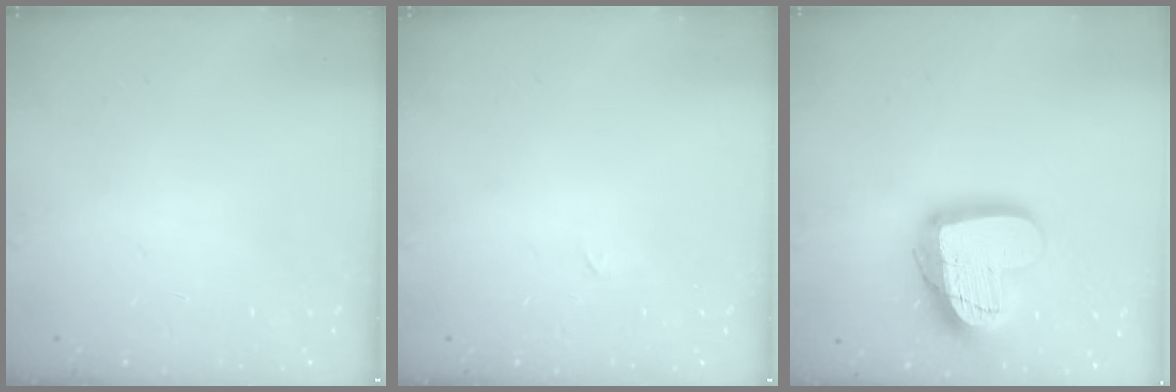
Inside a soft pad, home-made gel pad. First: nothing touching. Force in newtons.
{"total": 0.0}
{"total": 20.4, "press": 20.3, "slide": 1.7}